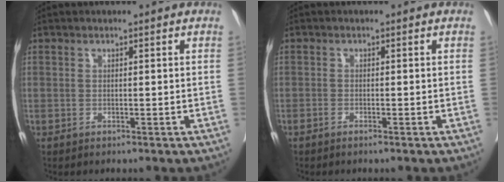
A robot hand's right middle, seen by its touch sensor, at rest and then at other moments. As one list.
[{"total": 0.8, "force": [-0.7, 0.1, 0.5], "torque": [-0.010, -0.001, -0.011]}]